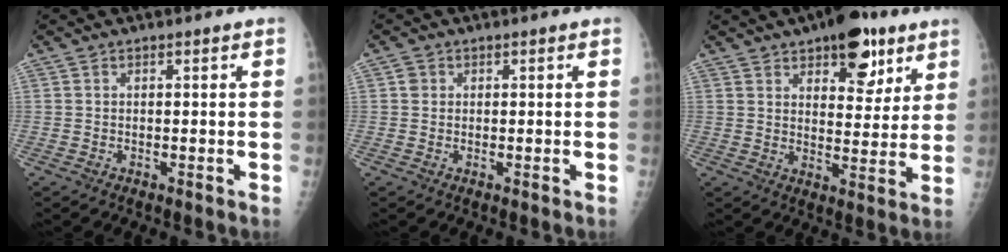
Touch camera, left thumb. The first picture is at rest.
{"total": 1.3, "force": [0.3, 1.2, 0.3], "torque": [0.001, 0.001, 0.003]}
{"total": 13.3, "force": [7.8, 6.3, 8.7], "torque": [-0.075, -0.035, 0.109]}